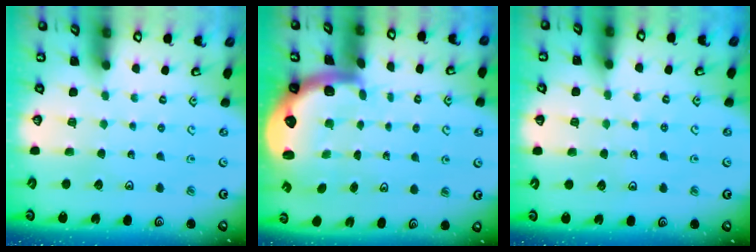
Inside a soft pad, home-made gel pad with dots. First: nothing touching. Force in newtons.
{"total": 2.8, "press": 2.5, "slide": 1.4}
{"total": 3.7, "press": 3.7, "slide": 0.5}